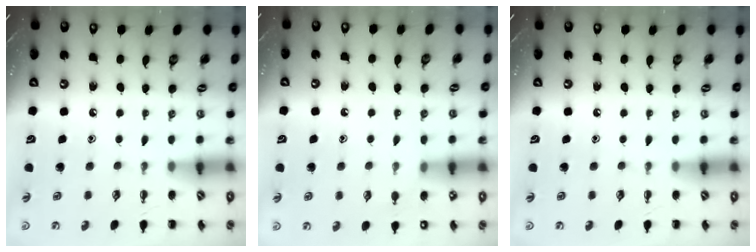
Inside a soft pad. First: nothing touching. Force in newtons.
{"total": 5.7, "press": 5.5, "slide": 1.7}
{"total": 0.0}